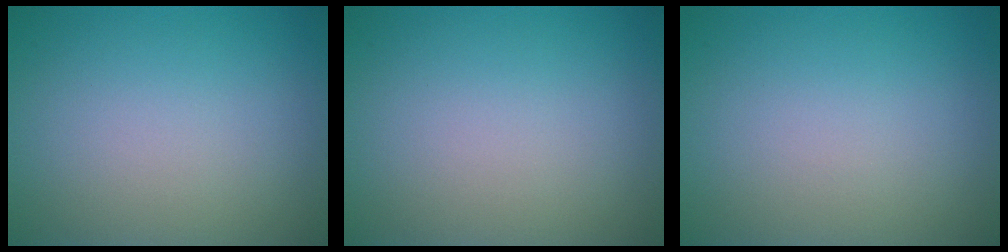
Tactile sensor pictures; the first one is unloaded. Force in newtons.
{"total": 0.0}
{"total": 0.0}